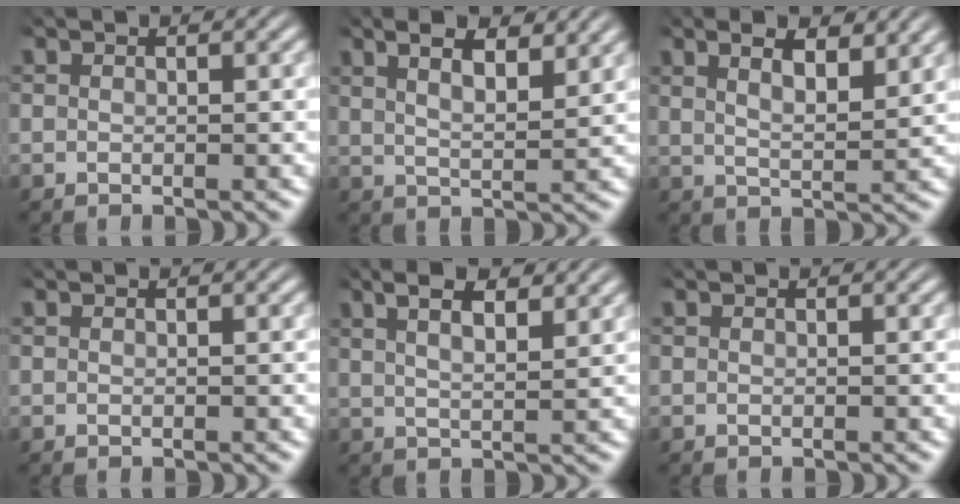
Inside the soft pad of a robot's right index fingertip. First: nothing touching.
{"total": 7.2, "force": [4.0, 3.7, 4.8], "torque": [-0.051, 0.022, 0.048]}
{"total": 6.4, "force": [3.5, 3.3, 4.3], "torque": [-0.043, 0.017, 0.041]}
{"total": 0.0}
{"total": 6.0, "force": [3.7, 2.5, 4.0], "torque": [-0.048, 0.020, 0.050]}
{"total": 0.8, "force": [-0.1, -0.7, -0.3], "torque": [0.010, -0.010, 0.006]}